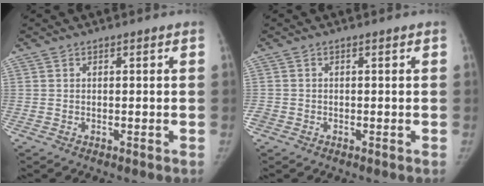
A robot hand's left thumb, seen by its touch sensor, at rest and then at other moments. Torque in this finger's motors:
{"motor_torque": [-0.38, 0.46, 0.39, -0.38, 0.07]}